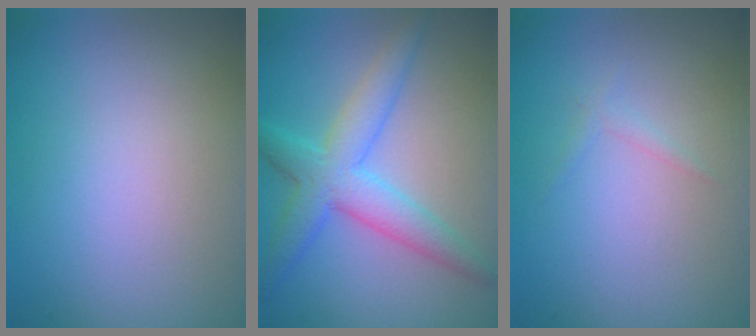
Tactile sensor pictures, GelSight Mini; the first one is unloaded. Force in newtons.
{"total": 5.1, "press": 5.1, "slide": 0.1}
{"total": 0.7, "press": 0.7, "slide": 0.1}